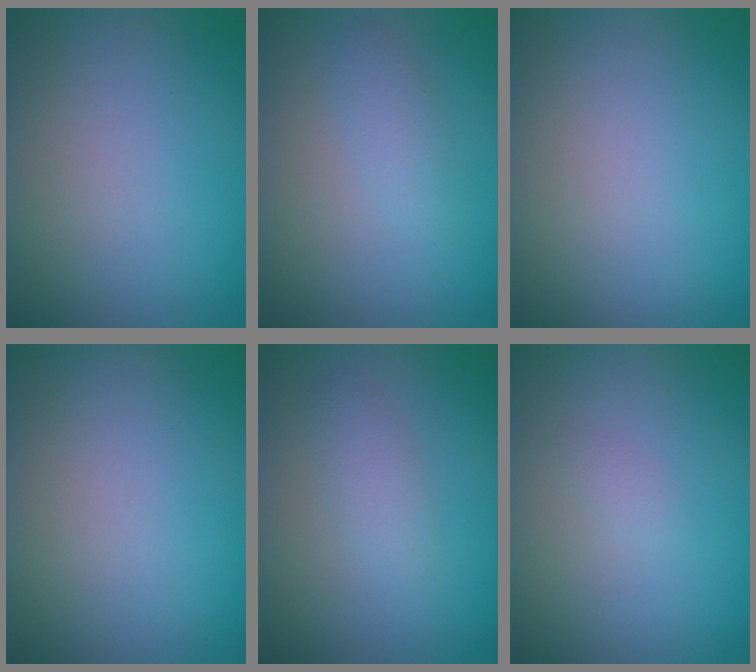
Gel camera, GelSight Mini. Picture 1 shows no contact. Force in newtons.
{"total": 1.5, "press": 1.5, "slide": 0.1}
{"total": 0.0}
{"total": 0.0}
{"total": 1.7, "press": 1.7, "slide": 0.1}
{"total": 0.5, "press": 0.5, "slide": 0.0}